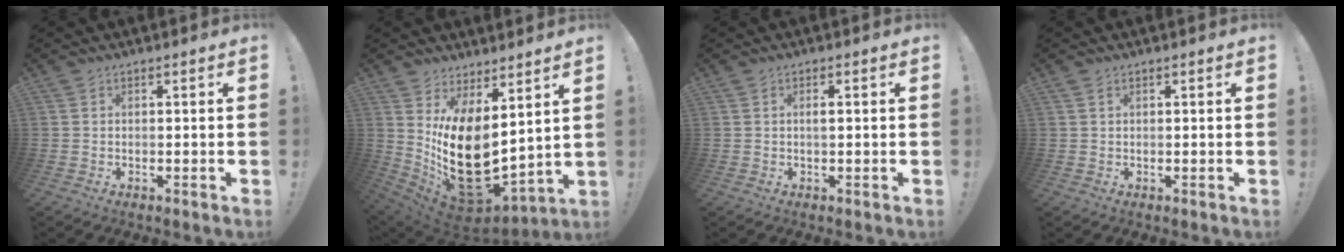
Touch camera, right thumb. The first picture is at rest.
{"total": 18.7, "force": [1.6, 10.5, 15.4], "torque": [-0.275, -0.036, 0.046]}
{"total": 1.3, "force": [0.0, 0.2, 1.3], "torque": [-0.022, 0.000, -0.003]}
{"total": 0.7, "force": [0.4, 0.5, 0.3], "torque": [-0.012, 0.004, 0.009]}